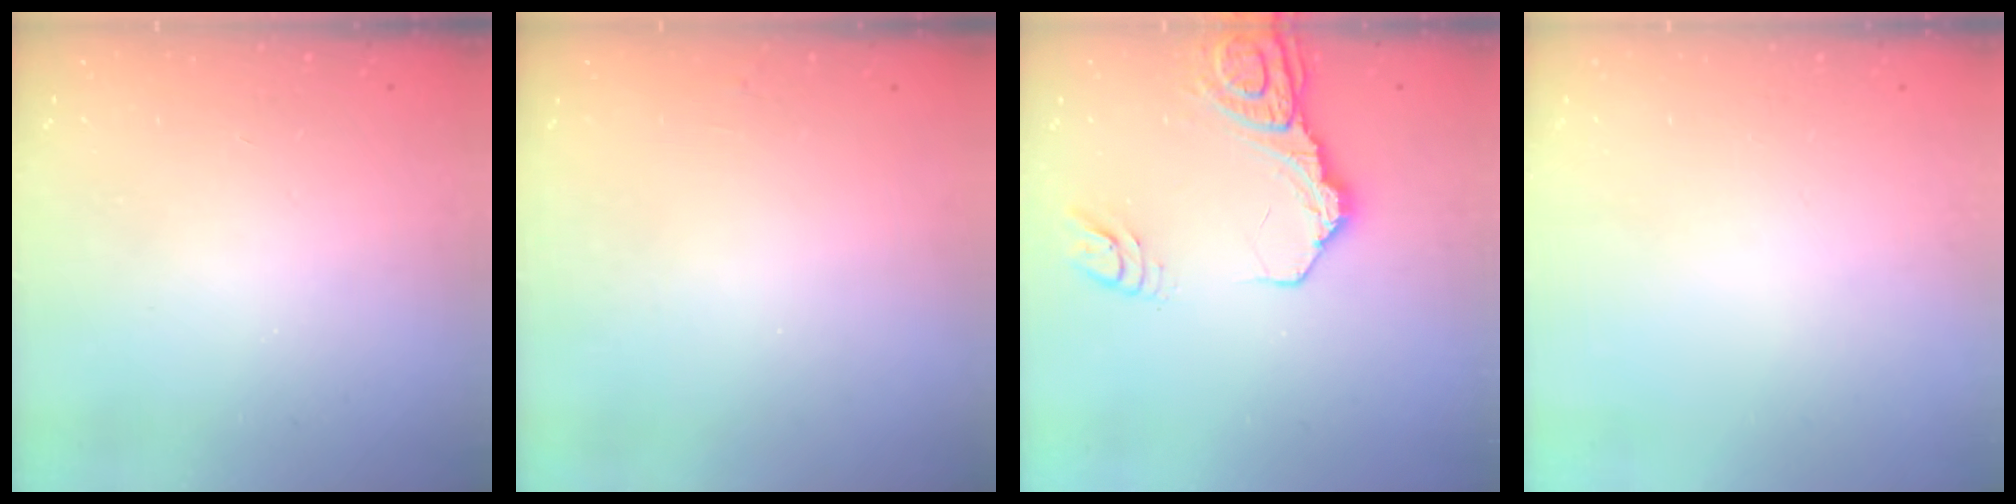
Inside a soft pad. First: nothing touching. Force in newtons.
{"total": 2.5, "press": 2.5, "slide": 0.2}
{"total": 14.3, "press": 14.2, "slide": 1.7}
{"total": 0.0}